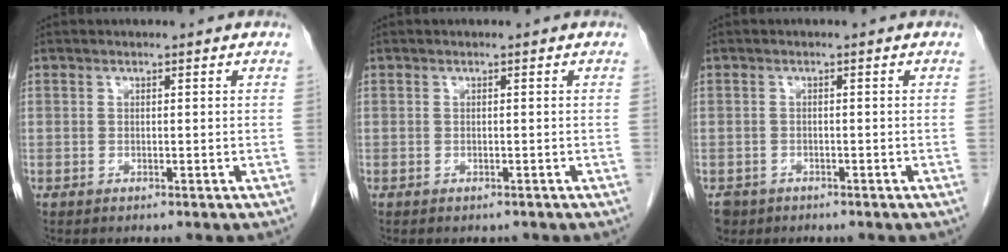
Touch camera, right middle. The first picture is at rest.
{"total": 0.8, "force": [-0.7, 0.3, 0.1], "torque": [-0.009, -0.002, -0.010]}
{"total": 2.8, "force": [-2.0, 2.0, 0.3], "torque": [-0.010, 0.002, -0.034]}